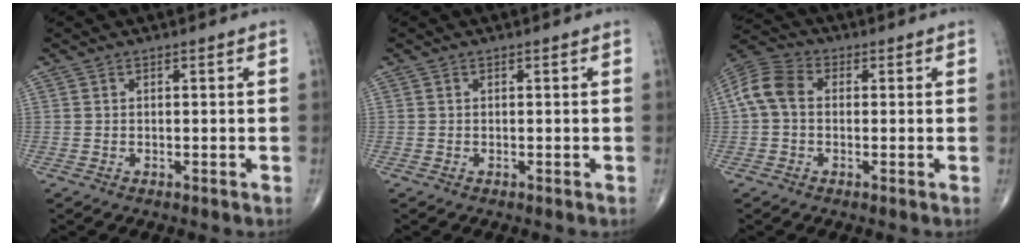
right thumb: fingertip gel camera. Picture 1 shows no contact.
{"total": 0.0}
{"total": 7.7, "force": [0.3, 5.6, 5.3], "torque": [-0.108, 0.026, -0.003]}